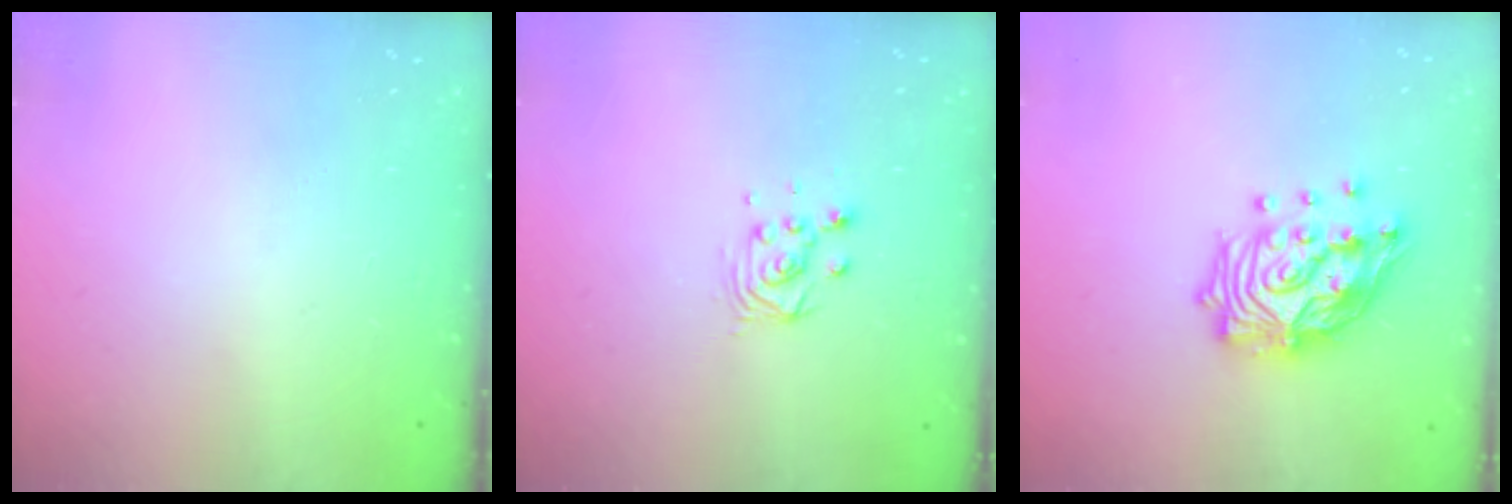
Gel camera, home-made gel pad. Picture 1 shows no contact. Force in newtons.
{"total": 4.0, "press": 4.0, "slide": 0.2}
{"total": 16.7, "press": 16.6, "slide": 1.1}